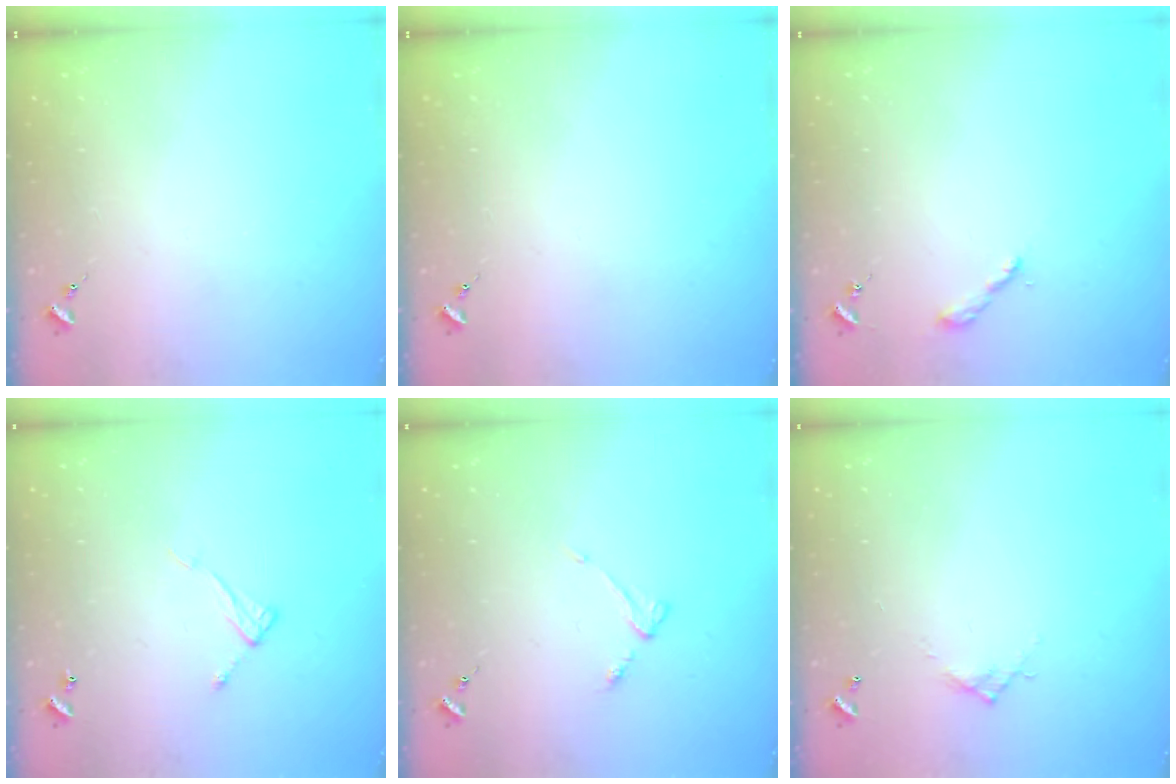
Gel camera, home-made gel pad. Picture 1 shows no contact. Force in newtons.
{"total": 0.0}
{"total": 2.2, "press": 2.2, "slide": 0.2}
{"total": 7.3, "press": 7.3, "slide": 0.4}
{"total": 4.7, "press": 4.7, "slide": 0.7}
{"total": 4.2, "press": 4.2, "slide": 0.2}